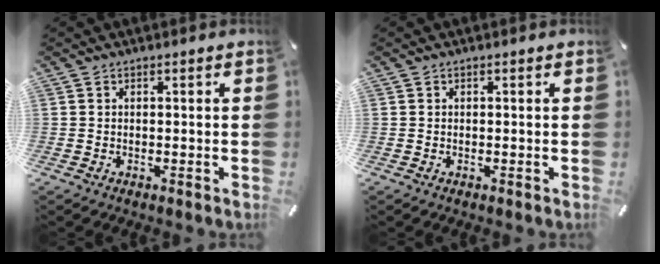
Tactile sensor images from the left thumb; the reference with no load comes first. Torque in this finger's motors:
{"motor_torque": [-0.05, -0.05, -0.03, 0.04, 0.00]}